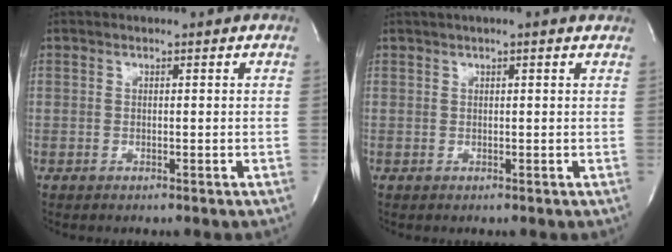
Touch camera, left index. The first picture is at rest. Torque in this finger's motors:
{"motor_torque": [0.92, -0.89, 0.20, 0.05]}